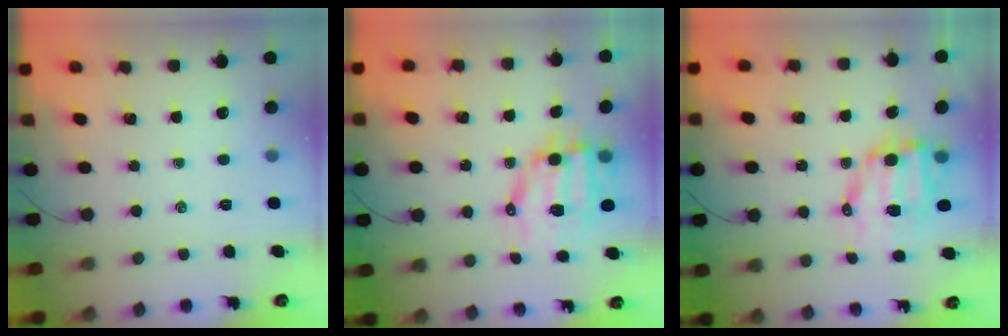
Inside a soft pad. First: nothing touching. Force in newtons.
{"total": 9.9, "press": 9.7, "slide": 2.2}
{"total": 9.9, "press": 9.6, "slide": 2.1}